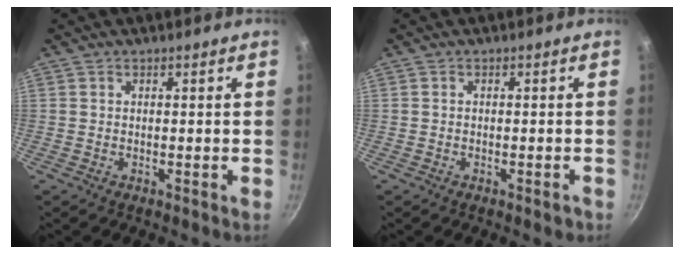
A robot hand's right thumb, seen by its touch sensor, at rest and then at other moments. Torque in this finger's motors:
{"motor_torque": [-0.18, 0.35, -0.29, 0.30, 0.01]}